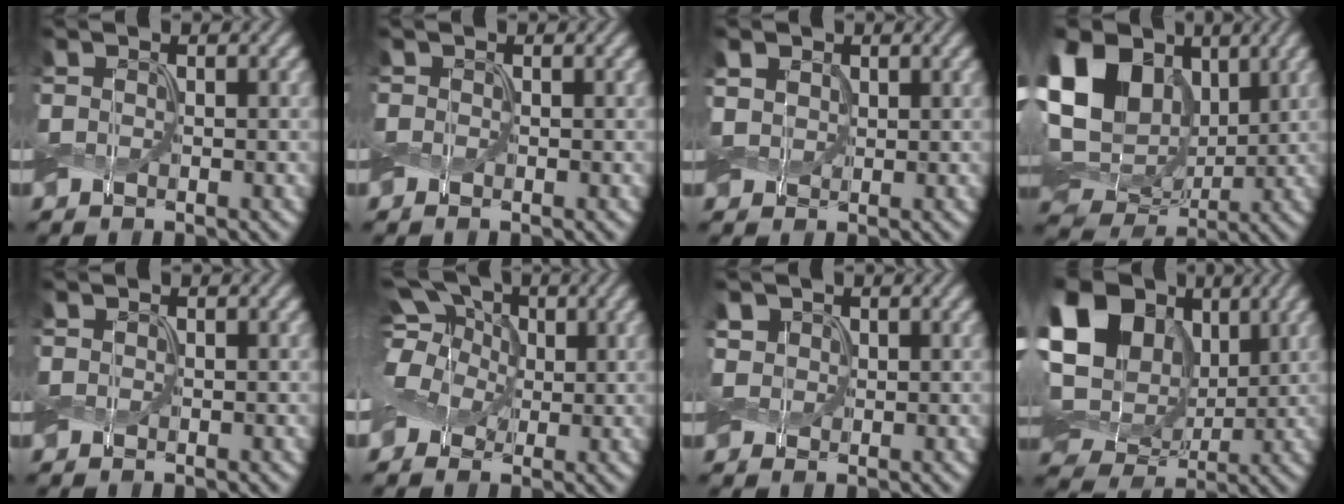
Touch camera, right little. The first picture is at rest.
{"total": 0.0}
{"total": 2.3, "force": [0.9, 1.8, 1.1], "torque": [-0.036, -0.002, 0.013]}
{"total": 16.7, "force": [5.0, 11.9, 10.6], "torque": [-0.232, 0.040, 0.076]}
{"total": 0.0}
{"total": 6.9, "force": [3.1, 5.0, 3.7], "torque": [-0.097, 0.035, 0.025]}
{"total": 1.7, "force": [0.9, 1.4, 0.6], "torque": [-0.022, -0.004, 0.020]}
{"total": 17.2, "force": [5.4, 12.7, 10.2], "torque": [-0.246, 0.049, 0.089]}